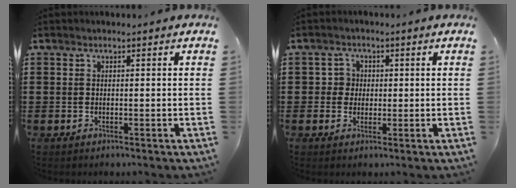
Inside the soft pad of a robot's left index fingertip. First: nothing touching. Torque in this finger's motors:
{"motor_torque": [0.61, 1.53, 0.00, -0.01]}